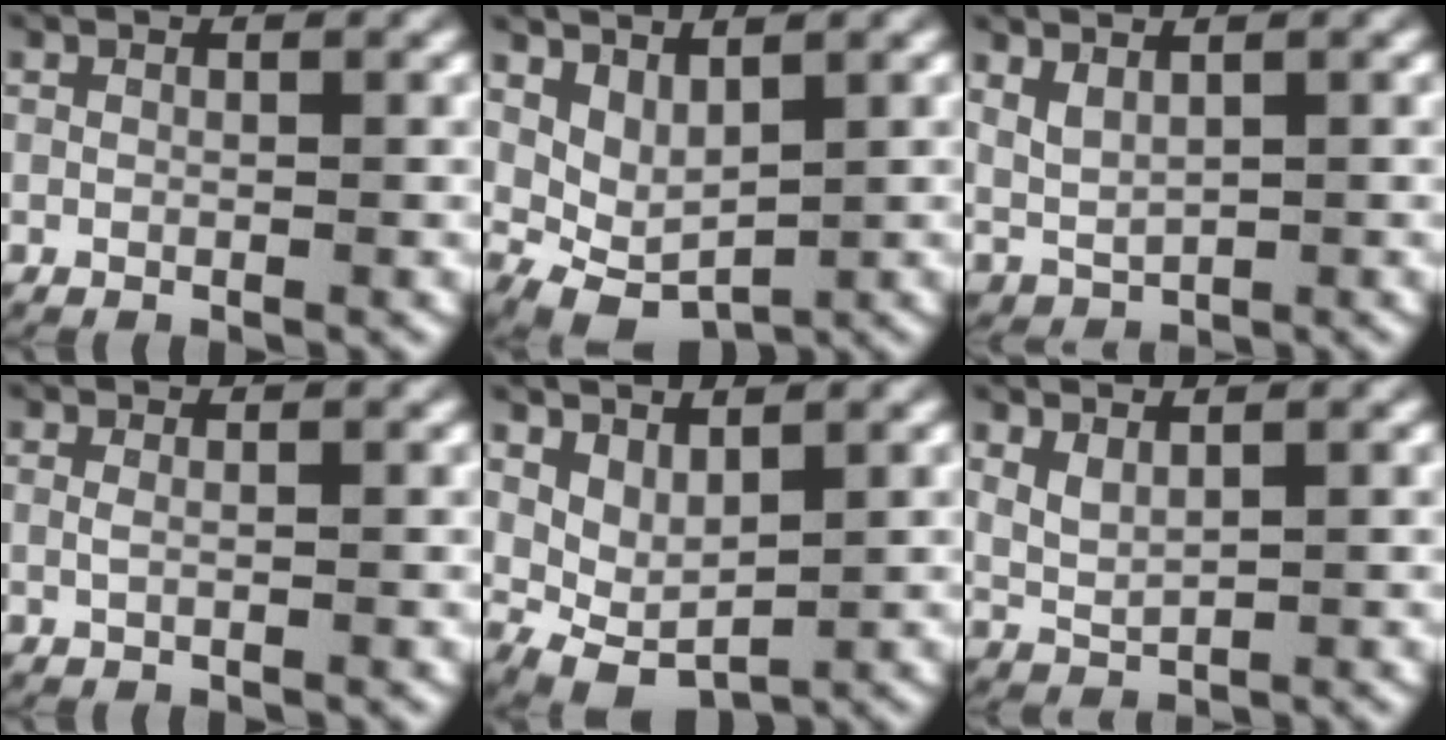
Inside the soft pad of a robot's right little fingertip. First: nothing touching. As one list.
[{"total": 5.6, "force": [-0.9, 4.6, 3.2], "torque": [-0.078, -0.033, -0.005]}, {"total": 3.0, "force": [0.9, 2.4, 1.6], "torque": [-0.048, -0.009, 0.027]}, {"total": 0.6, "force": [0.1, -0.1, 0.6], "torque": [-0.018, -0.003, 0.003]}, {"total": 4.8, "force": [-0.2, 3.8, 2.9], "torque": [-0.069, -0.028, 0.005]}, {"total": 2.6, "force": [1.2, 1.8, 1.5], "torque": [-0.043, -0.006, 0.029]}]